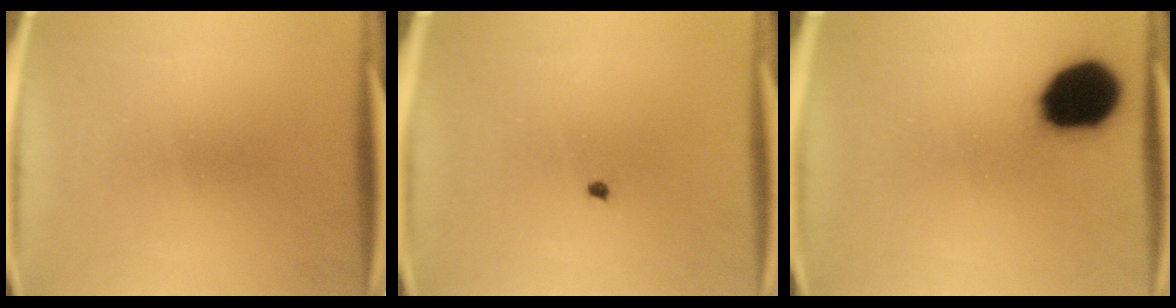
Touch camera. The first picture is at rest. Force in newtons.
{"total": 0.5}
{"total": 17.6}